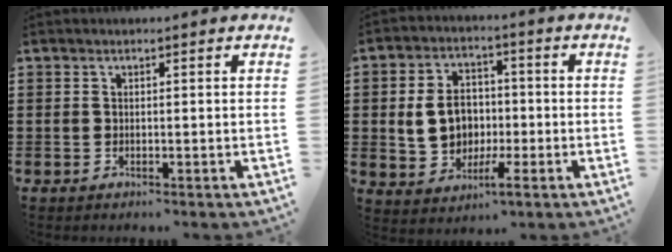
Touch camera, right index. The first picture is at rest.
{"total": 7.9, "force": [-0.6, 5.7, 5.4], "torque": [-0.107, 0.005, -0.014]}